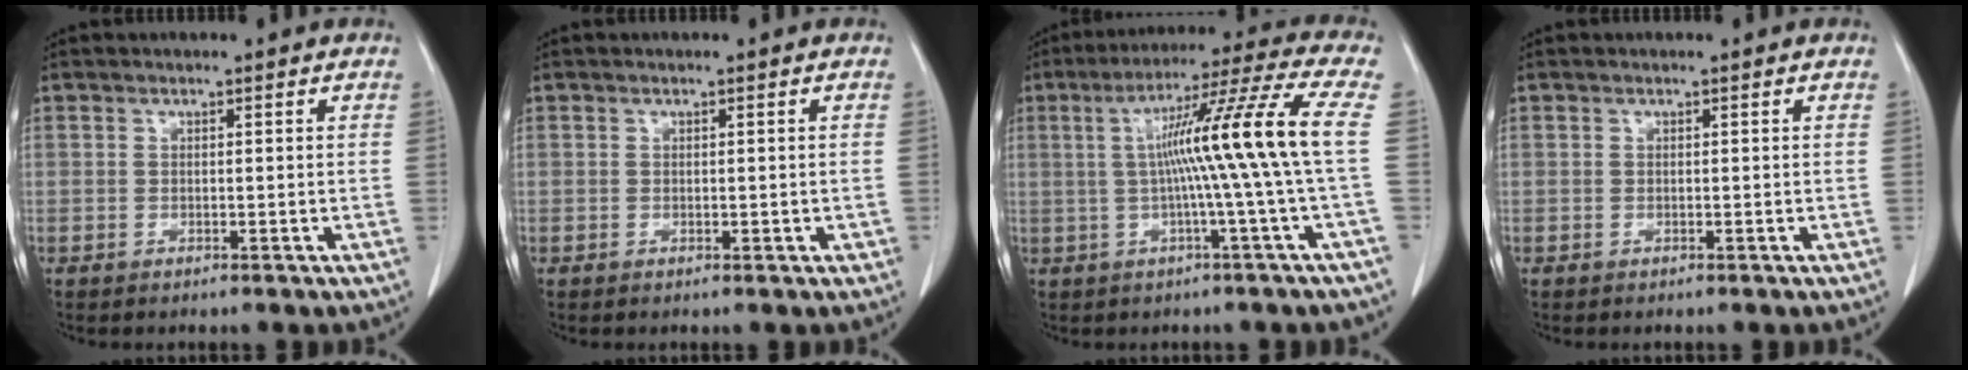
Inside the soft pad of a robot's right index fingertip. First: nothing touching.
{"total": 0.9, "force": [-0.1, 0.4, 0.8], "torque": [-0.013, 0.001, 0.002]}
{"total": 13.6, "force": [0.1, -2.7, 13.4], "torque": [-0.206, 0.014, 0.000]}
{"total": 0.0}